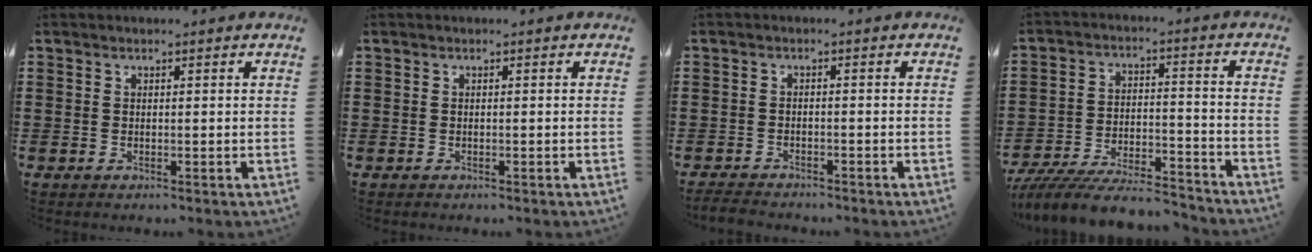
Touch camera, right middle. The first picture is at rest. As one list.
[{"total": 0.0}, {"total": 2.1, "force": [-2.1, 0.2, 0.2], "torque": [-0.016, -0.006, -0.046]}, {"total": 9.2, "force": [-8.6, 1.2, 3.2], "torque": [-0.060, 0.013, -0.167]}]